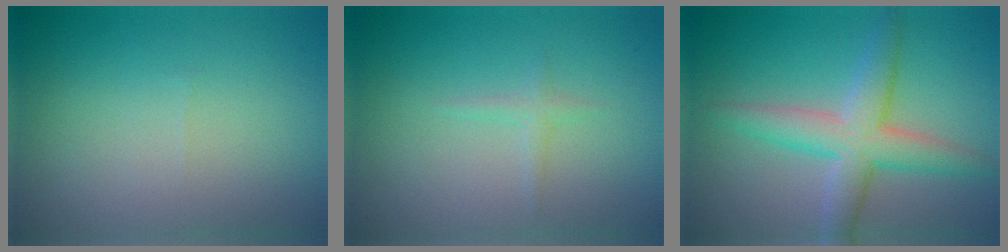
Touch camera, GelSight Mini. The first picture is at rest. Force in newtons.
{"total": 0.8, "press": 0.8, "slide": 0.1}
{"total": 5.0, "press": 5.0, "slide": 0.1}